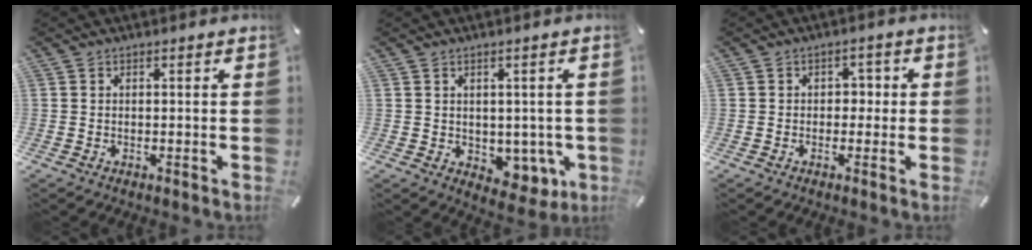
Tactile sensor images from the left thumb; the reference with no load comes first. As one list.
[{"total": 5.2, "force": [0.9, 4.6, 2.2], "torque": [-0.011, -0.014, 0.019]}, {"total": 2.7, "force": [-0.7, 2.1, 1.6], "torque": [-0.024, 0.008, -0.020]}]